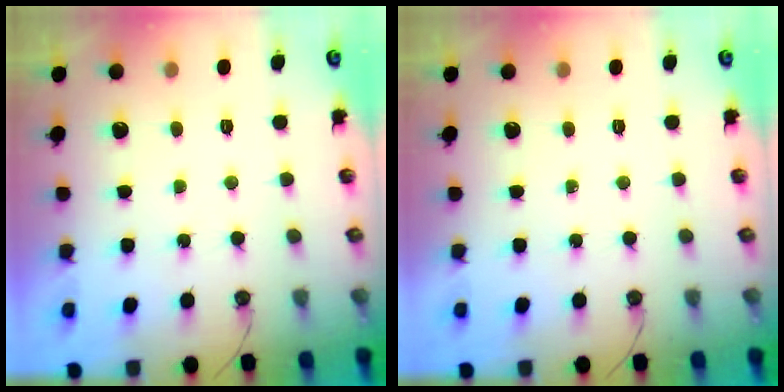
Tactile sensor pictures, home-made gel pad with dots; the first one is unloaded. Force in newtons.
{"total": 0.0}